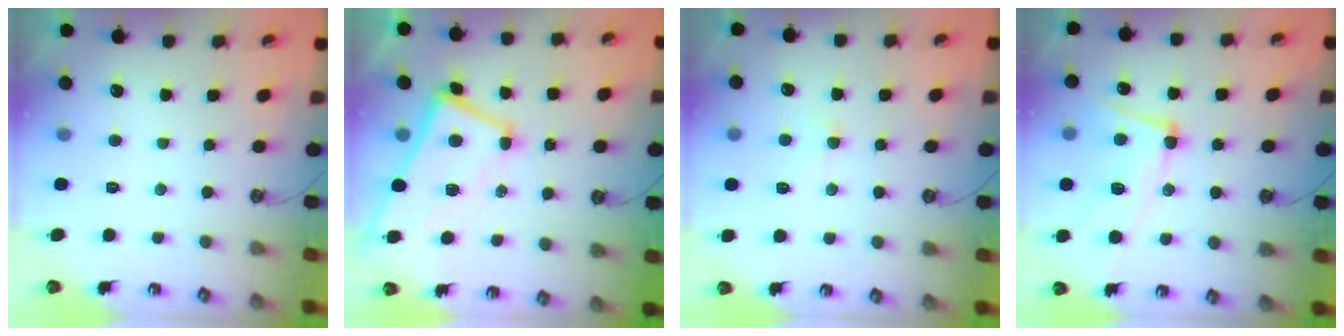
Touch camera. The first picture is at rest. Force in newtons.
{"total": 1.2, "press": 0.9, "slide": 0.9}
{"total": 0.6, "press": 0.4, "slide": 0.5}
{"total": 6.2, "press": 6.0, "slide": 1.3}